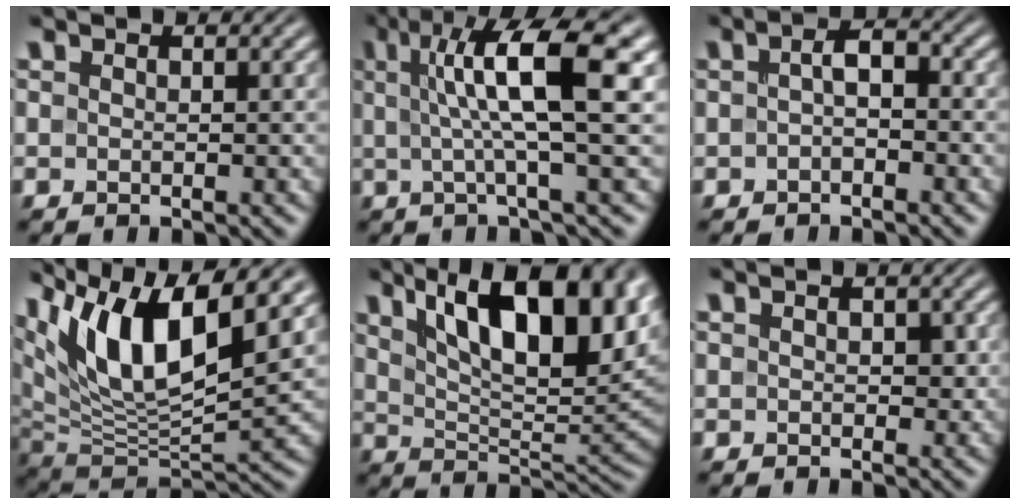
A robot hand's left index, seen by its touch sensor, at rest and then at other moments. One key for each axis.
{"total": 8.6, "fx": 1.8, "fy": 1.5, "fz": 8.3, "tx": -0.121, "ty": 0.012, "tz": 0.027}
{"total": 2.2, "fx": -0.5, "fy": 1.1, "fz": 1.8, "tx": -0.035, "ty": 0.005, "tz": -0.014}
{"total": 11.3, "fx": 5.8, "fy": 4.2, "fz": 8.8, "tx": -0.165, "ty": 0.000, "tz": 0.108}
{"total": 13.2, "fx": 5.8, "fy": 5.2, "fz": 10.6, "tx": -0.146, "ty": 0.011, "tz": 0.097}
{"total": 1.3, "fx": 0.1, "fy": 0.9, "fz": 1.0, "tx": -0.013, "ty": -0.001, "tz": 0.000}